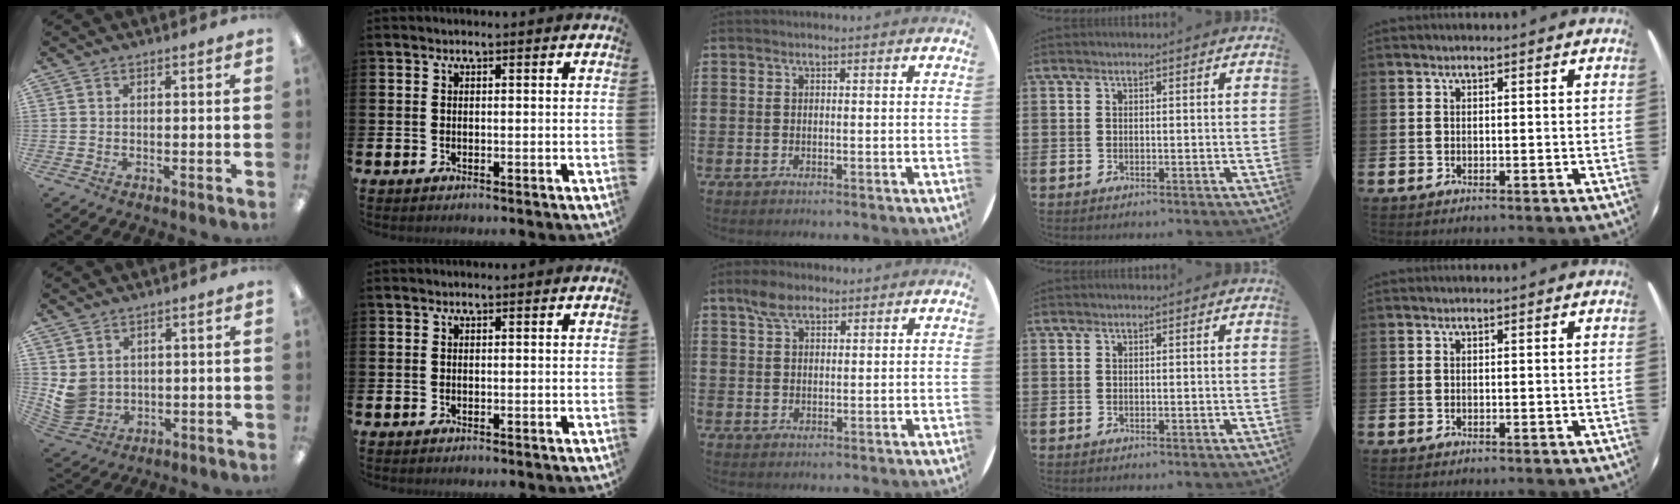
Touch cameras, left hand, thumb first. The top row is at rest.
{"thumb": {"total": 5.3, "force": [1.5, 4.7, 2.0], "torque": [-0.054, -0.014, 0.033]}, "middle": {"total": 4.0, "force": [2.8, 2.0, 1.9], "torque": [-0.036, 0.005, 0.051]}}